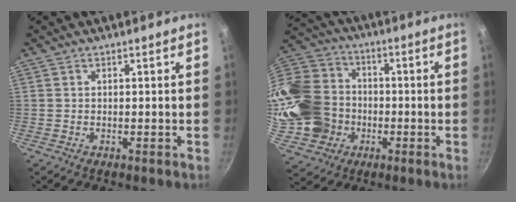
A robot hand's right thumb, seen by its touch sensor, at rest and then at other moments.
{"total": 21.5, "force": [-2.8, 18.4, 10.7], "torque": [-0.215, 0.039, -0.035]}